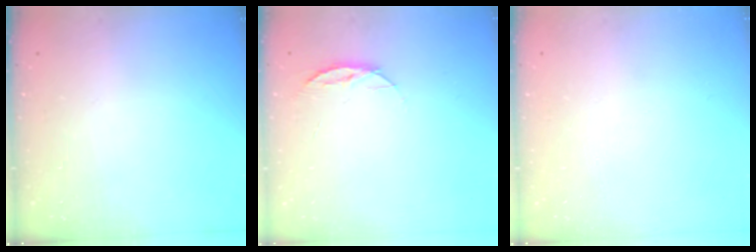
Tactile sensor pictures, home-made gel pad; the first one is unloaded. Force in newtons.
{"total": 4.4, "press": 4.3, "slide": 0.5}
{"total": 0.0}